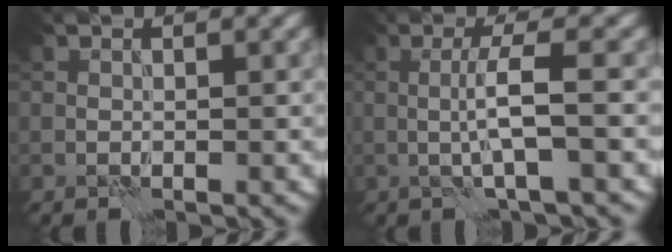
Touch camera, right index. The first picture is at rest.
{"total": 3.2, "force": [-0.3, 0.0, 3.2], "torque": [-0.058, 0.007, -0.011]}